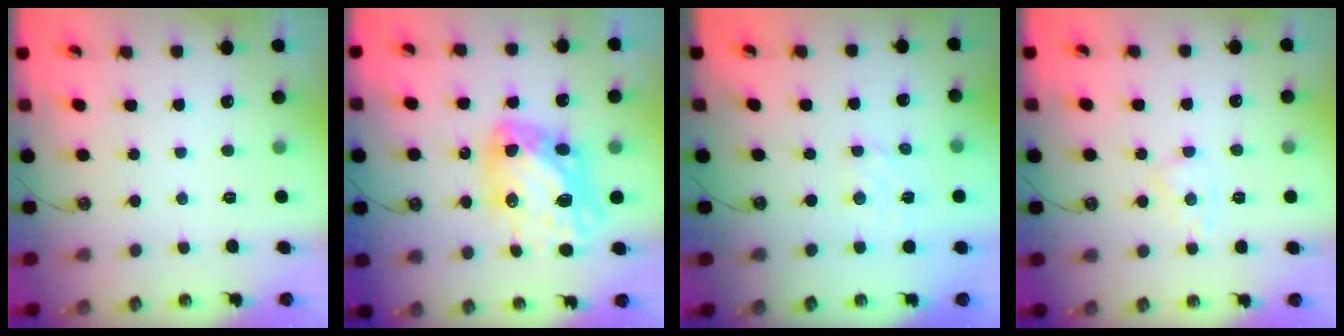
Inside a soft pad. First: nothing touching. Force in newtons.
{"total": 16.0, "press": 15.9, "slide": 1.4}
{"total": 4.1, "press": 4.1, "slide": 0.4}
{"total": 4.8, "press": 4.7, "slide": 1.2}